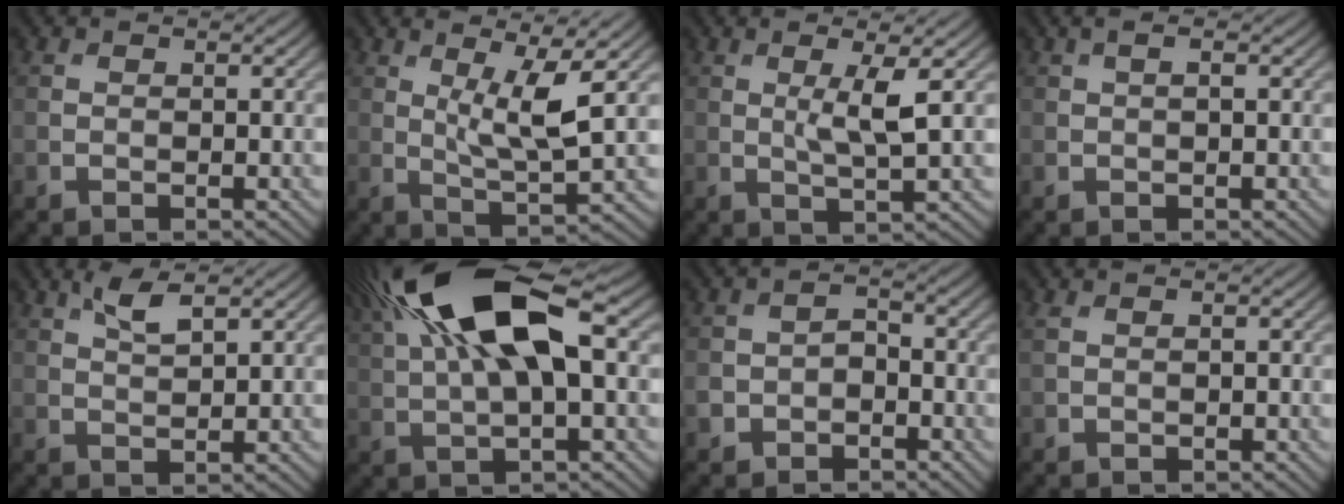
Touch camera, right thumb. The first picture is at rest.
{"total": 7.8, "force": [2.2, 1.4, 7.4], "torque": [-0.138, 0.003, 0.042]}
{"total": 4.3, "force": [0.9, 0.4, 4.1], "torque": [-0.085, 0.003, 0.022]}
{"total": 1.2, "force": [0.3, 0.2, 1.1], "torque": [-0.021, 0.002, 0.007]}
{"total": 3.2, "force": [2.0, 0.8, 2.4], "torque": [-0.055, 0.001, 0.040]}
{"total": 15.5, "force": [4.9, 5.9, 13.4], "torque": [-0.282, 0.023, 0.080]}
{"total": 3.1, "force": [-1.8, 2.2, 1.2], "torque": [-0.024, 0.000, -0.038]}
{"total": 1.3, "force": [0.3, 0.7, 1.0], "torque": [-0.028, 0.002, 0.008]}